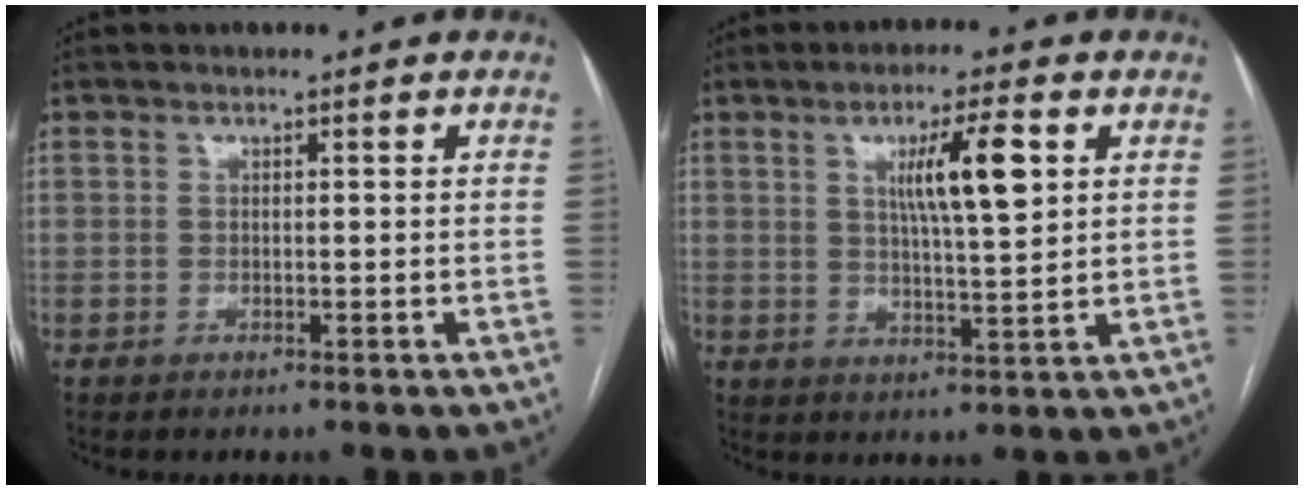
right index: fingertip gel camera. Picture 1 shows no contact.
{"total": 8.5, "force": [2.8, 0.8, 7.9], "torque": [-0.134, 0.003, 0.048]}